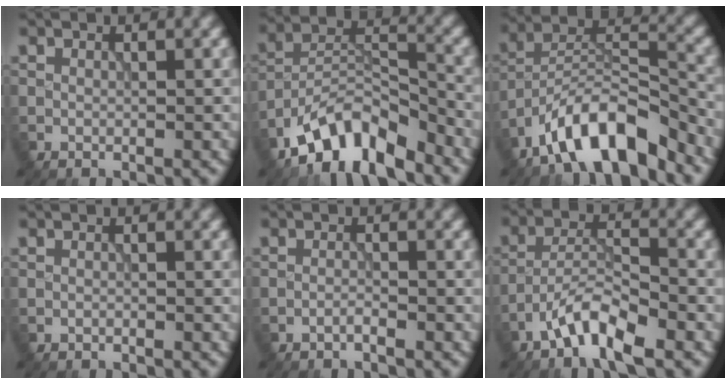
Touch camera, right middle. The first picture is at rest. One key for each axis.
{"total": 8.4, "fx": -6.5, "fy": 3.0, "fz": 4.5, "tx": -0.068, "ty": 0.003, "tz": -0.127}
{"total": 9.5, "fx": -7.1, "fy": 2.9, "fz": 5.7, "tx": -0.087, "ty": 0.011, "tz": -0.135}
{"total": 0.0}
{"total": 0.8, "fx": -0.7, "fy": 0.0, "fz": 0.5, "tx": -0.008, "ty": 0.003, "tz": -0.016}
{"total": 5.1, "fx": -3.4, "fy": 1.3, "fz": 3.5, "tx": -0.061, "ty": 0.006, "tz": -0.072}